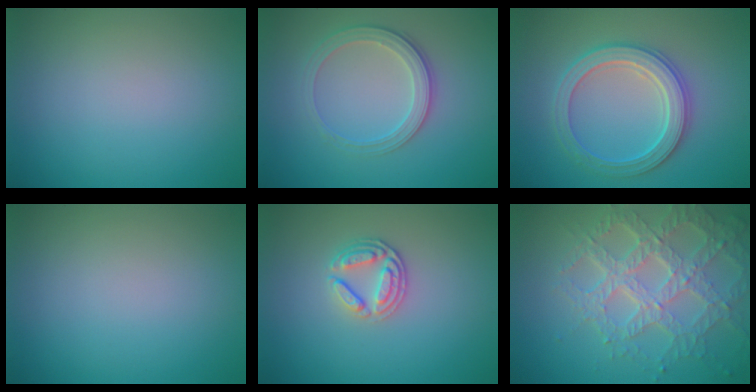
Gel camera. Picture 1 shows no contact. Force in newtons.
{"total": 2.8, "press": 2.7, "slide": 0.9}
{"total": 3.9, "press": 3.8, "slide": 0.9}
{"total": 0.0}
{"total": 2.7, "press": 2.5, "slide": 1.0}
{"total": 7.2, "press": 5.3, "slide": 4.9}